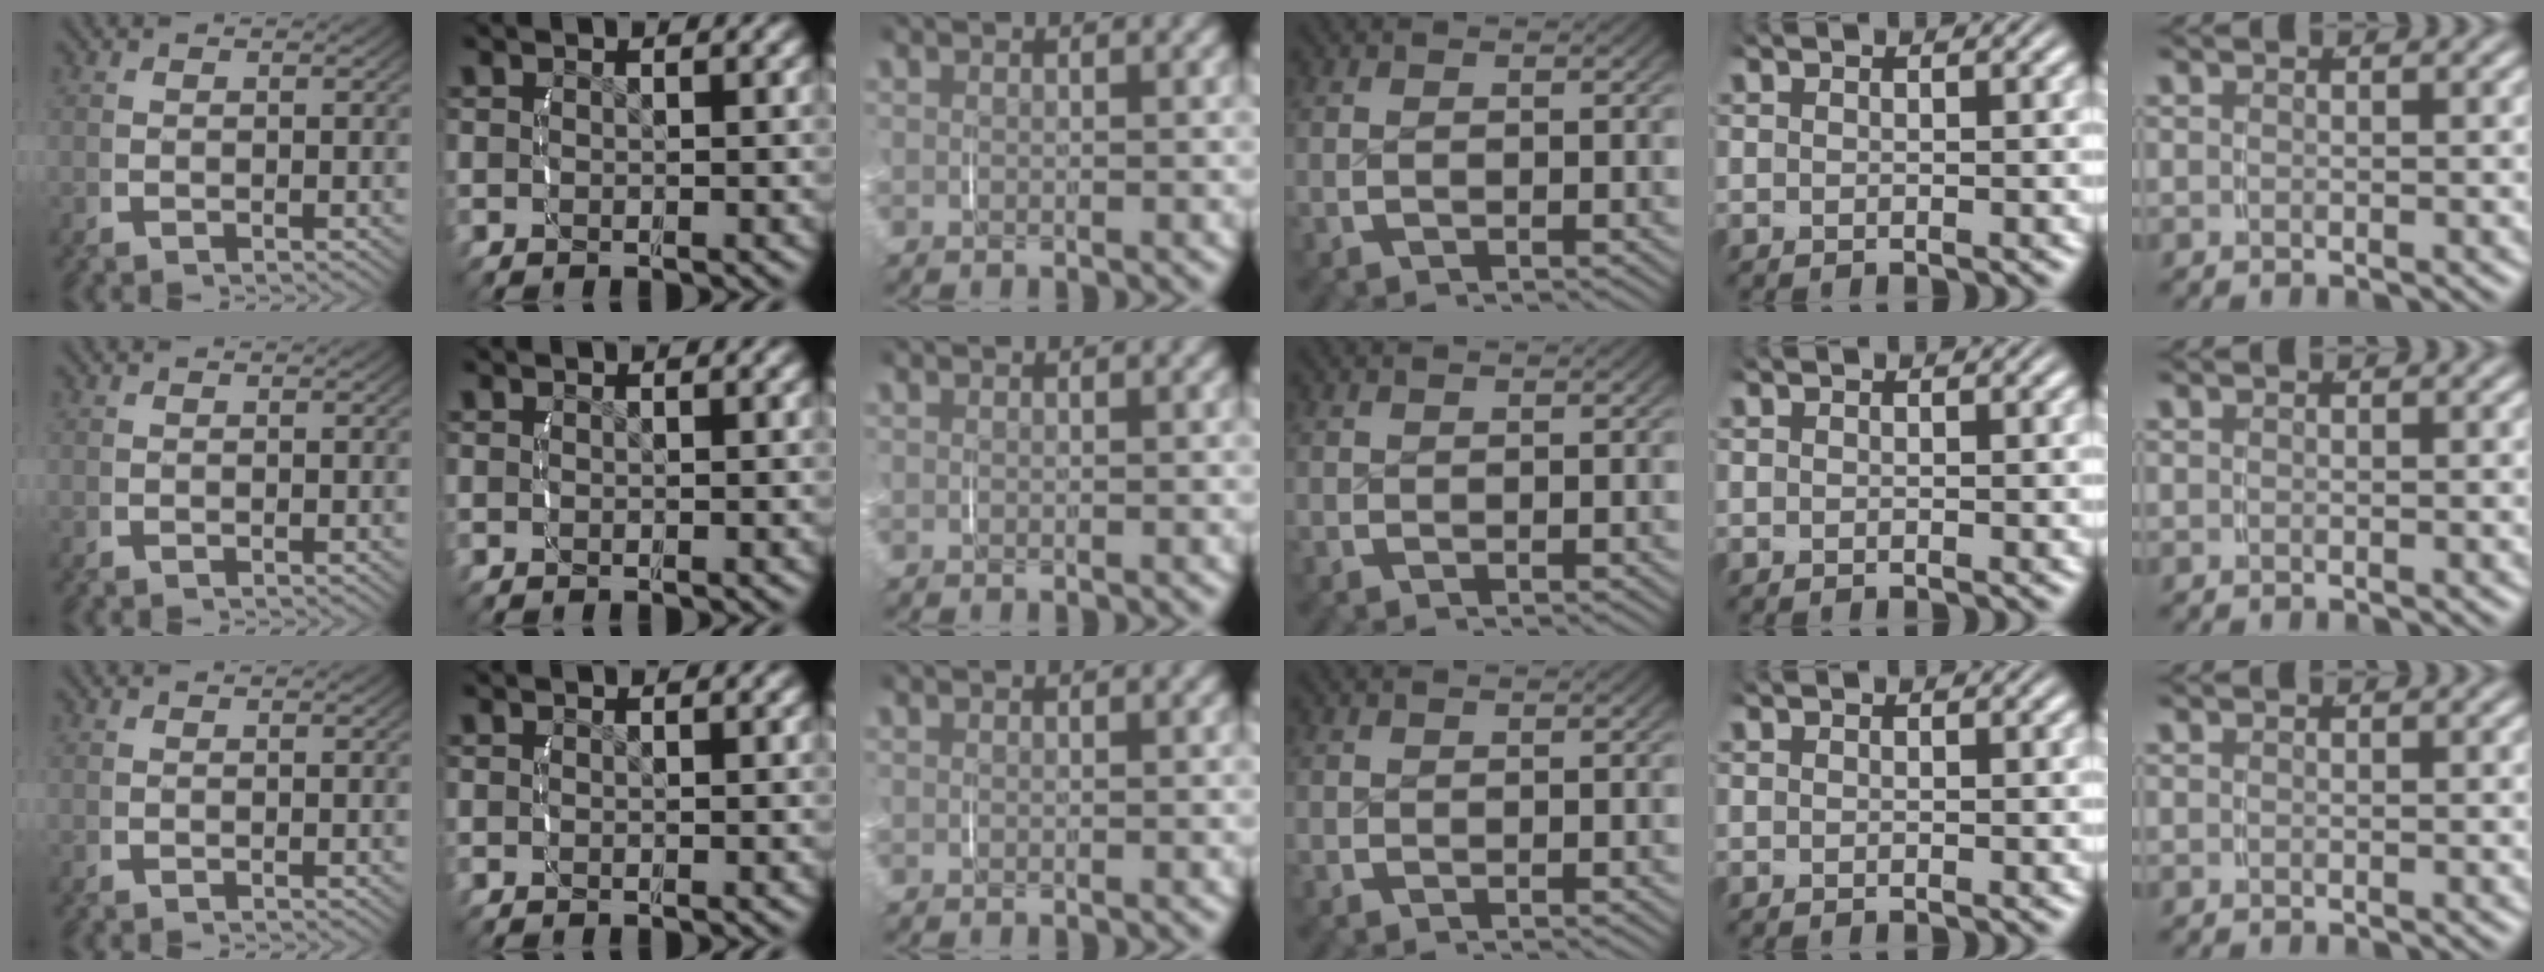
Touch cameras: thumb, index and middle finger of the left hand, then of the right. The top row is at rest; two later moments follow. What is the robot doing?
{"motion": "grasp_and_lifting", "object": "velcro strap"}